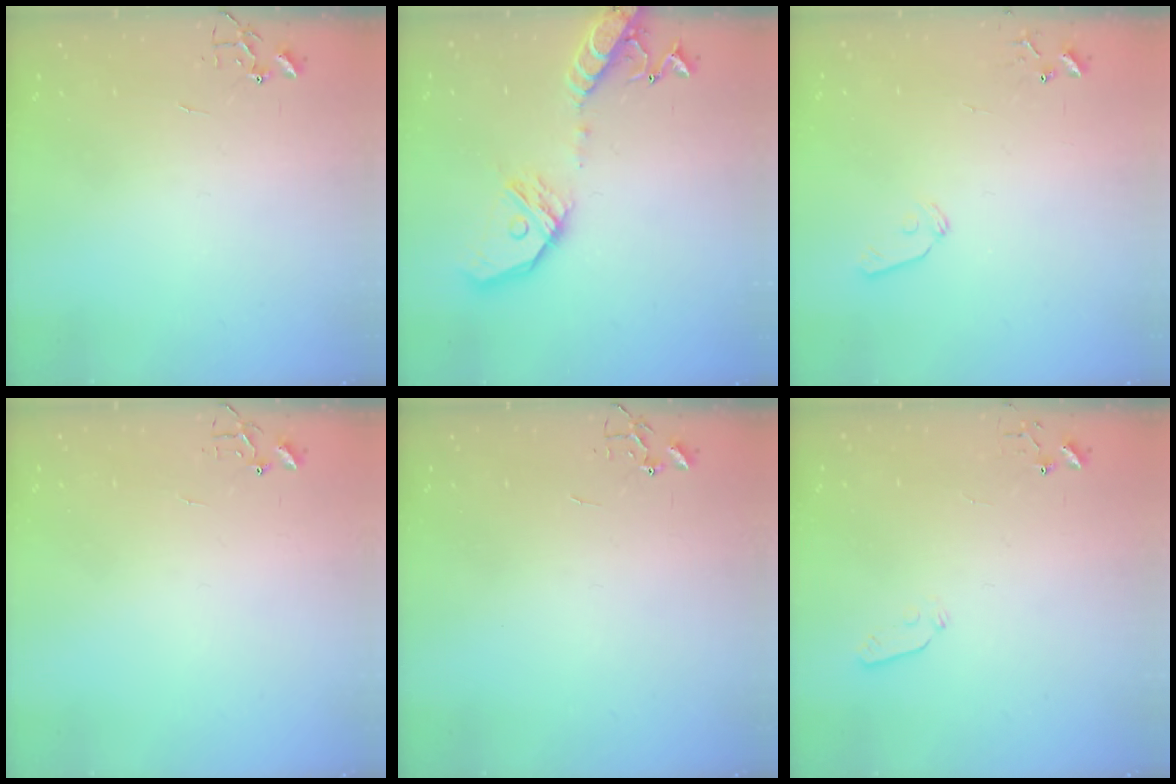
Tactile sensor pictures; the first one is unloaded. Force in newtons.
{"total": 18.2, "press": 17.9, "slide": 3.1}
{"total": 7.3, "press": 7.3, "slide": 0.7}
{"total": 4.9, "press": 4.8, "slide": 0.6}
{"total": 0.0}
{"total": 3.7, "press": 3.6, "slide": 0.4}